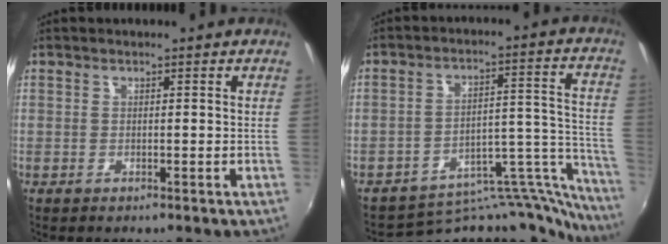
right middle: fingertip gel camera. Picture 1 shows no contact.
{"total": 17.3, "force": [-16.8, 2.9, 2.7], "torque": [-0.014, 0.045, -0.241]}